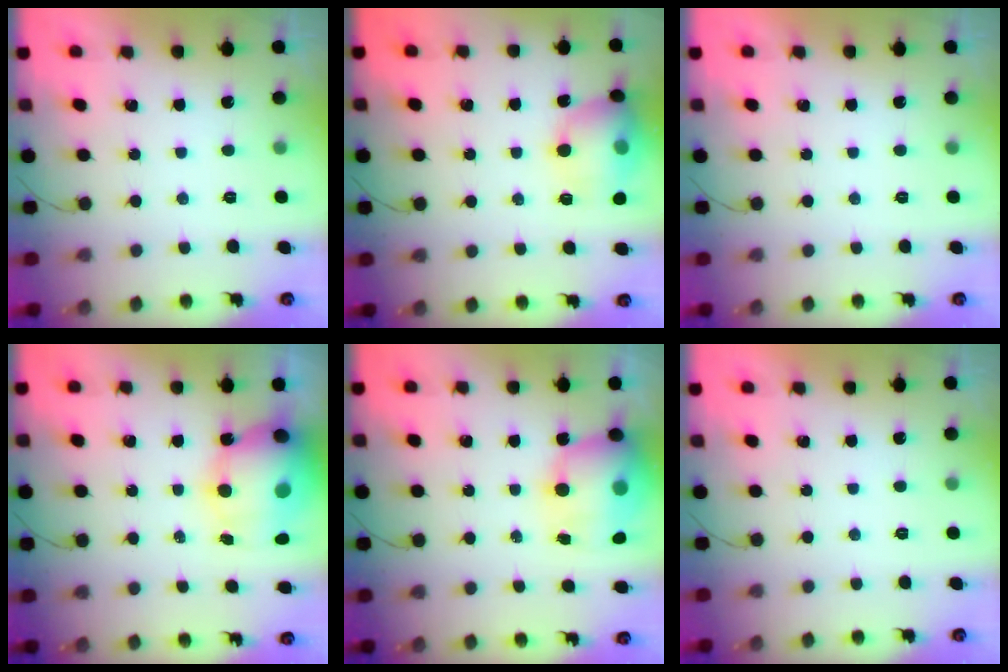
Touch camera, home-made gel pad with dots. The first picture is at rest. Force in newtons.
{"total": 13.6, "press": 13.4, "slide": 2.3}
{"total": 0.0}
{"total": 13.7, "press": 13.3, "slide": 3.3}
{"total": 14.6, "press": 14.3, "slide": 3.3}
{"total": 0.0}